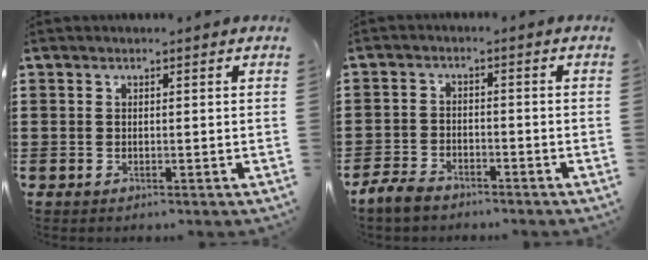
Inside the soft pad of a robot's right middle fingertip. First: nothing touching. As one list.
[{"total": 3.4, "force": [-3.1, 1.1, 0.9], "torque": [-0.033, 0.003, -0.067]}]